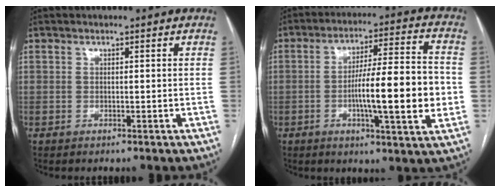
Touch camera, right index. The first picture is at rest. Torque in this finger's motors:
{"motor_torque": [2.14, 0.00, 1.05, 0.21]}